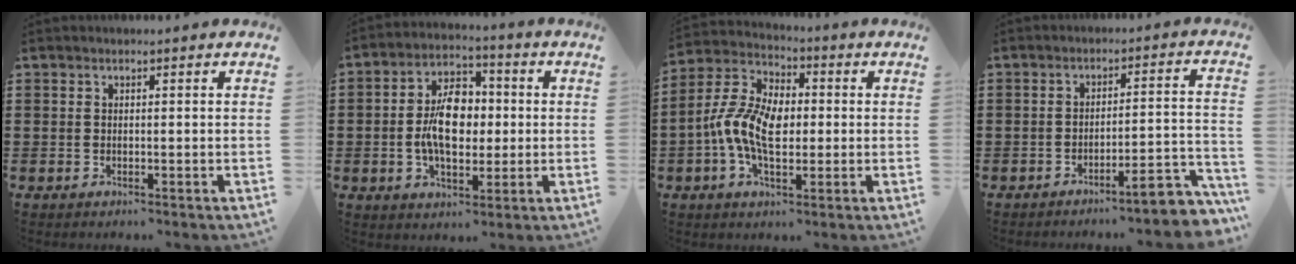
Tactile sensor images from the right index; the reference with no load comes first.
{"total": 9.2, "force": [-0.3, 5.4, 7.4], "torque": [-0.147, 0.004, -0.013]}
{"total": 9.9, "force": [-1.5, 5.8, 7.8], "torque": [-0.183, 0.004, -0.033]}
{"total": 5.2, "force": [-4.1, 0.6, 3.0], "torque": [-0.049, -0.011, -0.077]}